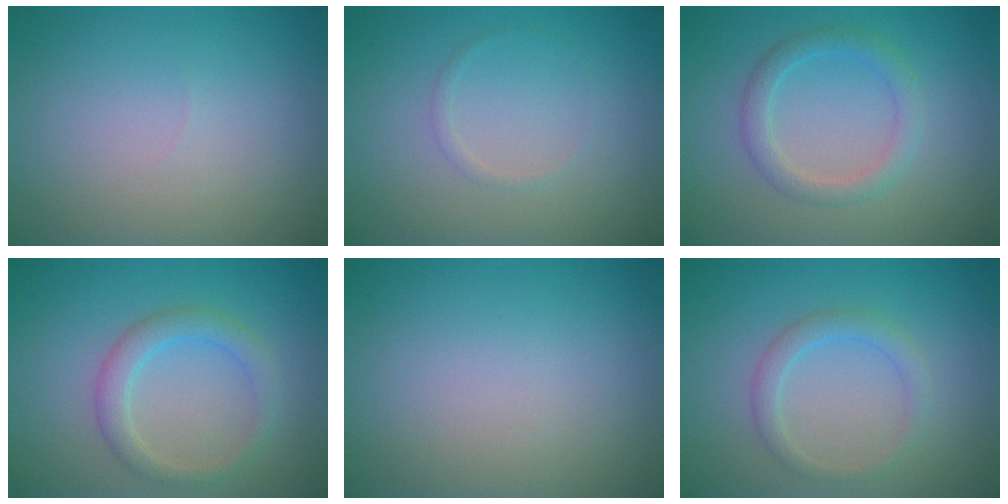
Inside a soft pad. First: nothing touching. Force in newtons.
{"total": 0.6, "press": 0.6, "slide": 0.1}
{"total": 2.4, "press": 2.4, "slide": 0.1}
{"total": 2.7, "press": 2.7, "slide": 0.1}
{"total": 0.0}
{"total": 1.9, "press": 1.9, "slide": 0.1}